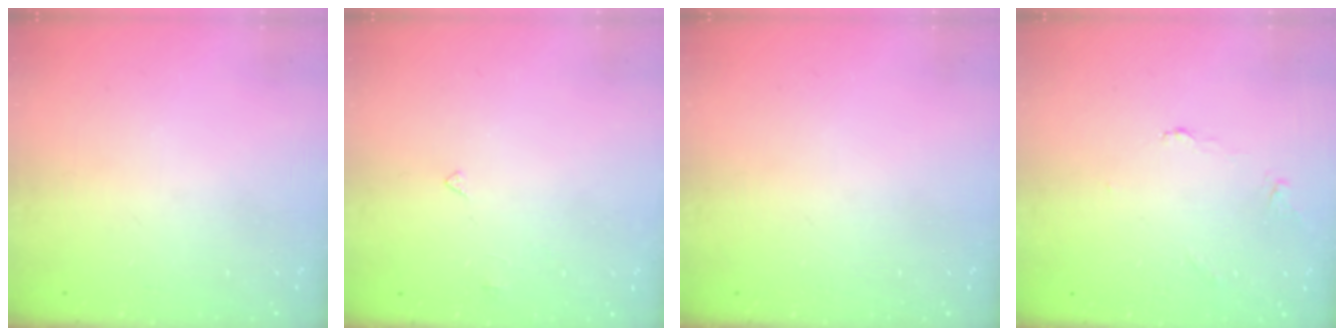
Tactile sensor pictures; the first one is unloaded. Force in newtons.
{"total": 2.5, "press": 2.5, "slide": 0.3}
{"total": 0.0}
{"total": 1.9, "press": 1.8, "slide": 0.3}